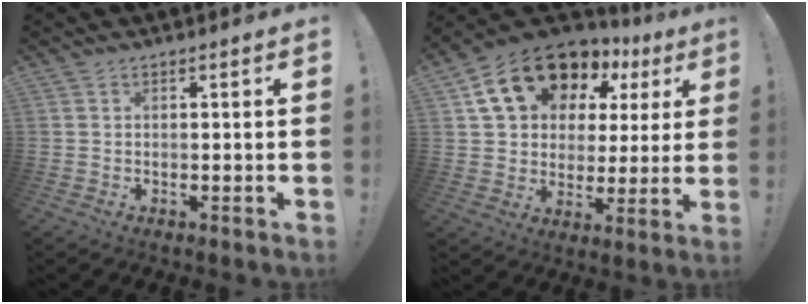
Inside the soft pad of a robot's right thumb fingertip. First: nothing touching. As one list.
[{"total": 18.3, "force": [10.7, 11.8, 9.0], "torque": [-0.147, -0.057, 0.210]}]